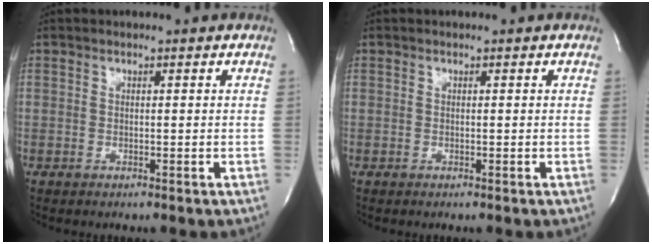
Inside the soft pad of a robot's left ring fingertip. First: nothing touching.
{"total": 0.0}